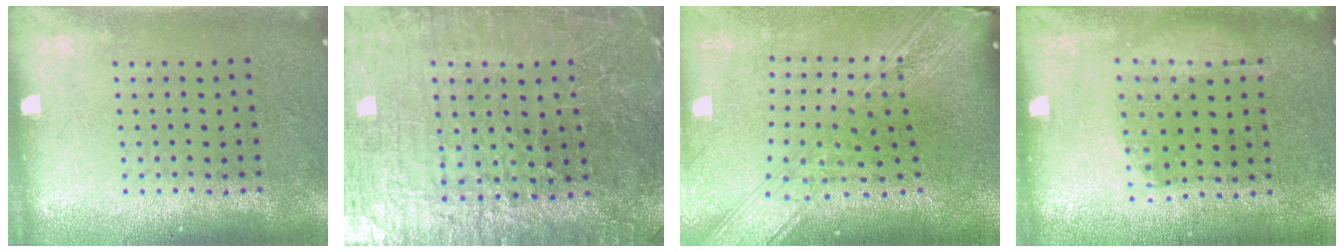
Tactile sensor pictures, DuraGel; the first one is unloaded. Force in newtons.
{"total": 4.5, "press": 4.4, "slide": 1.1}
{"total": 3.6, "press": 2.7, "slide": 2.5}
{"total": 1.0, "press": 0.9, "slide": 0.4}